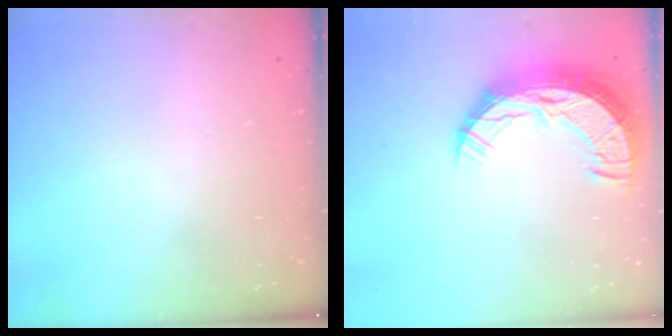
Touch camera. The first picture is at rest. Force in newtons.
{"total": 13.5, "press": 13.4, "slide": 1.2}